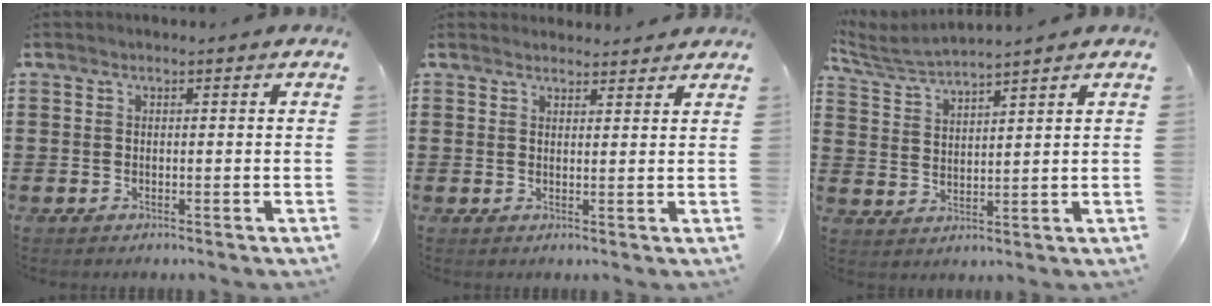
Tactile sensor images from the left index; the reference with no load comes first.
{"total": 2.0, "force": [2.0, 0.4, 0.0], "torque": [0.004, -0.004, 0.038]}
{"total": 4.4, "force": [4.2, 0.1, 1.2], "torque": [-0.047, -0.030, 0.067]}